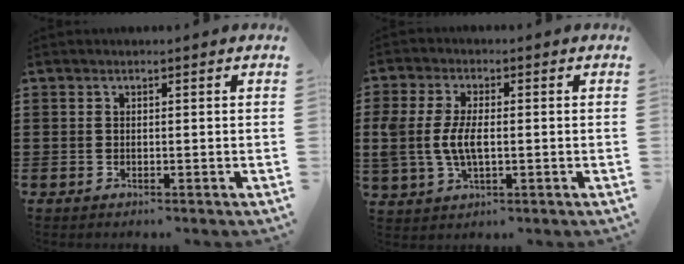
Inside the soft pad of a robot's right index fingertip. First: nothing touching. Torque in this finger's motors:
{"motor_torque": [0.40, -0.05, 0.48, 0.21]}